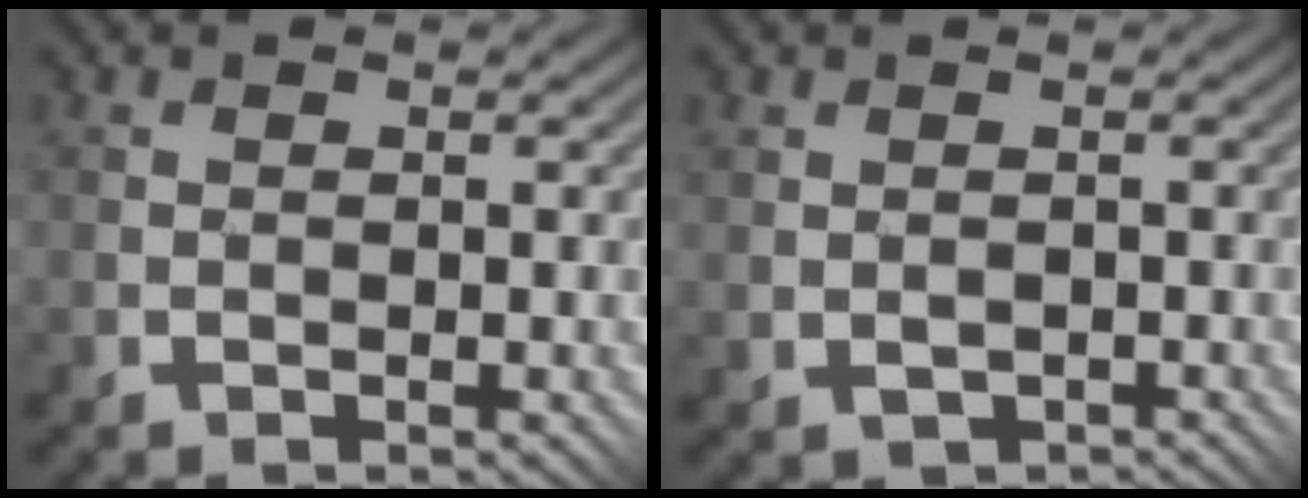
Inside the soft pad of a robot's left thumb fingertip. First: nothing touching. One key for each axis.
{"total": 1.3, "fx": -0.2, "fy": 1.0, "fz": 0.9, "tx": -0.020, "ty": -0.005, "tz": -0.001}